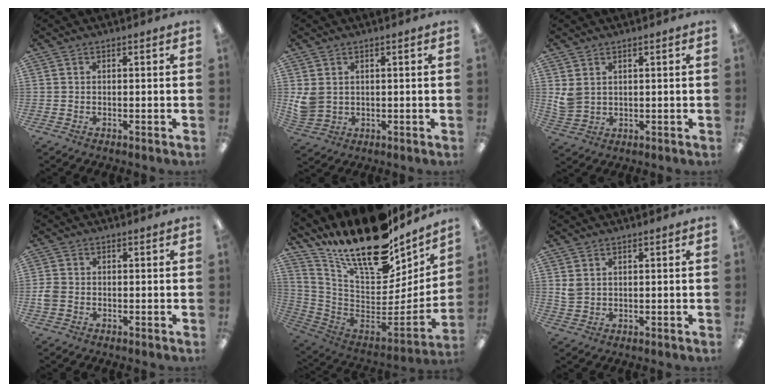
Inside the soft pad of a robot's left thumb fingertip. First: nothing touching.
{"total": 4.6, "force": [1.7, 3.7, 2.1], "torque": [-0.043, -0.003, 0.035]}
{"total": 3.8, "force": [2.1, 2.7, 1.8], "torque": [-0.031, -0.007, 0.040]}
{"total": 2.6, "force": [-0.5, 2.1, 1.5], "torque": [-0.024, 0.006, -0.008]}
{"total": 22.0, "force": [16.1, 8.5, 12.4], "torque": [-0.199, -0.126, 0.277]}
{"total": 2.4, "force": [1.4, 1.6, 1.2], "torque": [-0.027, 0.001, 0.026]}